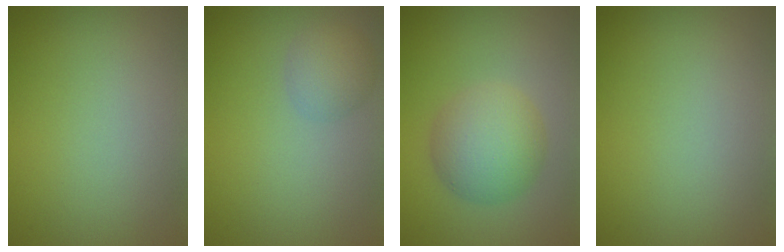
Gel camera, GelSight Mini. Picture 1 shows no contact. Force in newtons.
{"total": 2.6, "press": 2.6, "slide": 0.1}
{"total": 5.2, "press": 5.2, "slide": 0.0}
{"total": 0.0}